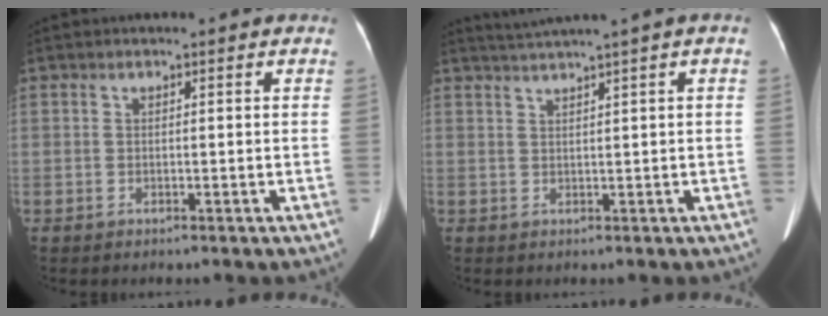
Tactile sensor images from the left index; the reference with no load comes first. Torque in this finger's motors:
{"motor_torque": [-0.52, 0.09, -0.24, -0.21]}